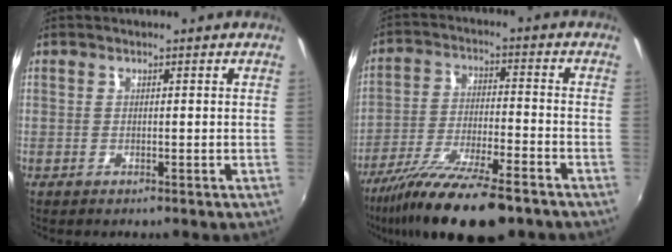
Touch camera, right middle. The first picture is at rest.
{"total": 17.5, "force": [-13.1, 3.8, 10.9], "torque": [-0.215, -0.043, -0.228]}